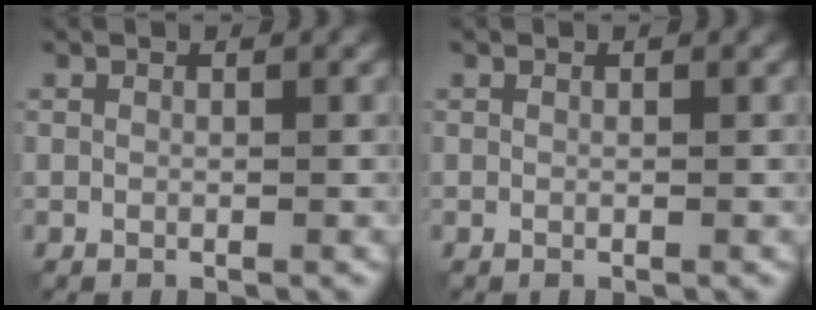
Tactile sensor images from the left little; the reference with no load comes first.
{"total": 0.0}